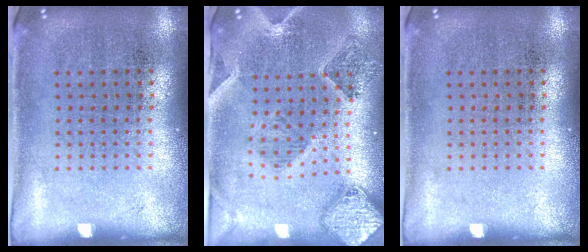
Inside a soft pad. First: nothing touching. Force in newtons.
{"total": 1.5, "press": 1.4, "slide": 0.3}
{"total": 0.0}